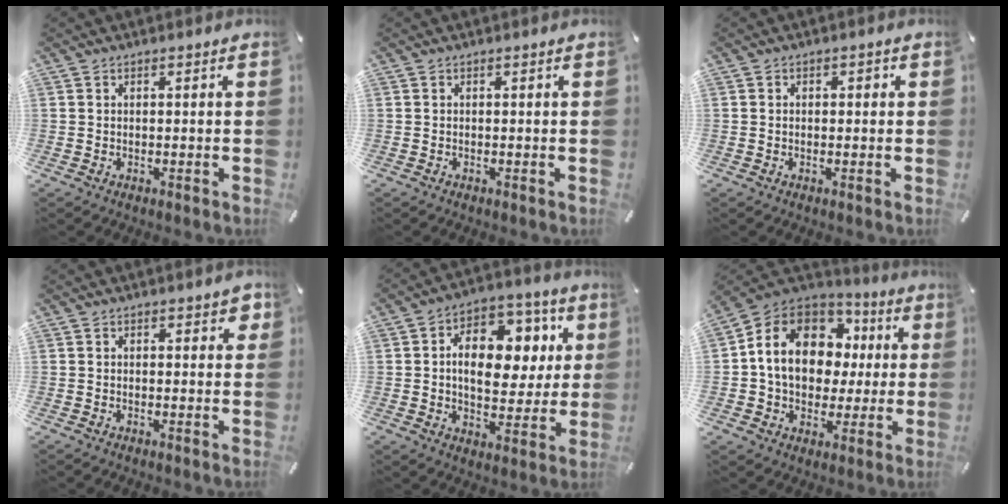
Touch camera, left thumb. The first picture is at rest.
{"total": 0.0}
{"total": 1.5, "force": [0.0, 1.0, 1.0], "torque": [-0.013, 0.004, -0.005]}
{"total": 2.1, "force": [0.9, 1.2, 1.5], "torque": [-0.014, -0.001, 0.012]}
{"total": 14.7, "force": [3.5, 10.1, 10.2], "torque": [-0.148, -0.015, 0.064]}
{"total": 14.6, "force": [2.4, 12.0, 7.9], "torque": [-0.153, -0.003, 0.049]}